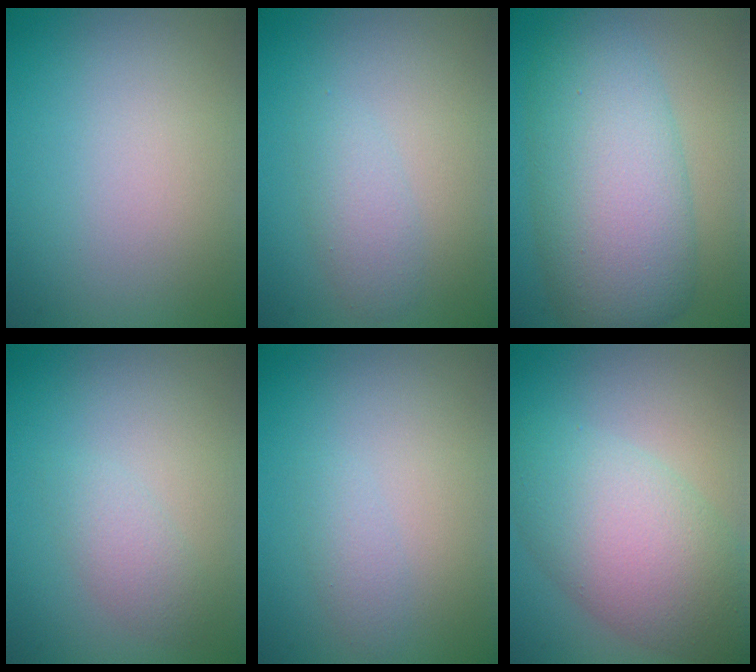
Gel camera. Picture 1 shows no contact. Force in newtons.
{"total": 2.0, "press": 2.0, "slide": 0.1}
{"total": 9.7, "press": 9.7, "slide": 0.2}
{"total": 1.8, "press": 1.8, "slide": 0.1}
{"total": 1.2, "press": 1.2, "slide": 0.0}
{"total": 7.9, "press": 7.9, "slide": 0.1}